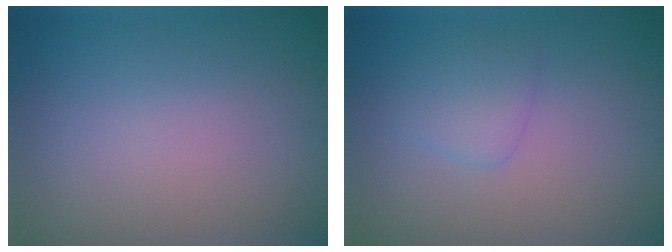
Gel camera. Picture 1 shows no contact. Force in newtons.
{"total": 1.9, "press": 1.9, "slide": 0.2}